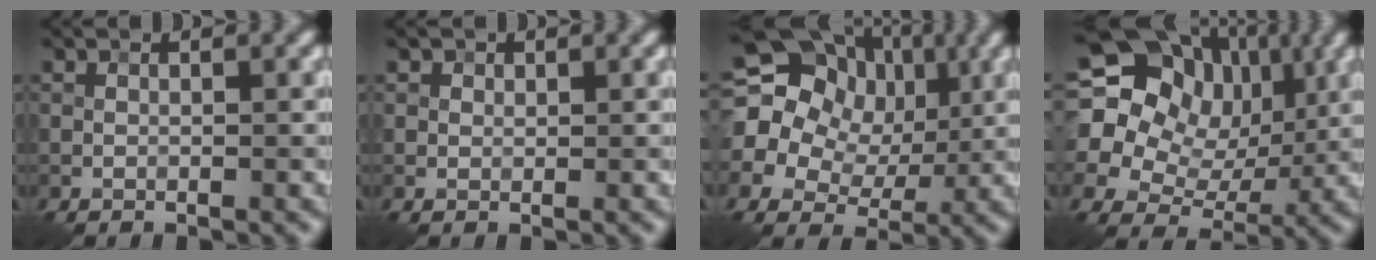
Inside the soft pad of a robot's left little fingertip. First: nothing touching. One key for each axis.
{"total": 0.8, "fx": 0.5, "fy": 0.7, "fz": 0.2, "tx": 0.000, "ty": -0.001, "tz": 0.004}
{"total": 16.4, "fx": 3.7, "fy": 14.0, "fz": 7.6, "tx": -0.160, "ty": 0.037, "tz": 0.041}
{"total": 18.2, "fx": 5.4, "fy": 15.4, "fz": 8.1, "tx": -0.184, "ty": 0.047, "tz": 0.066}